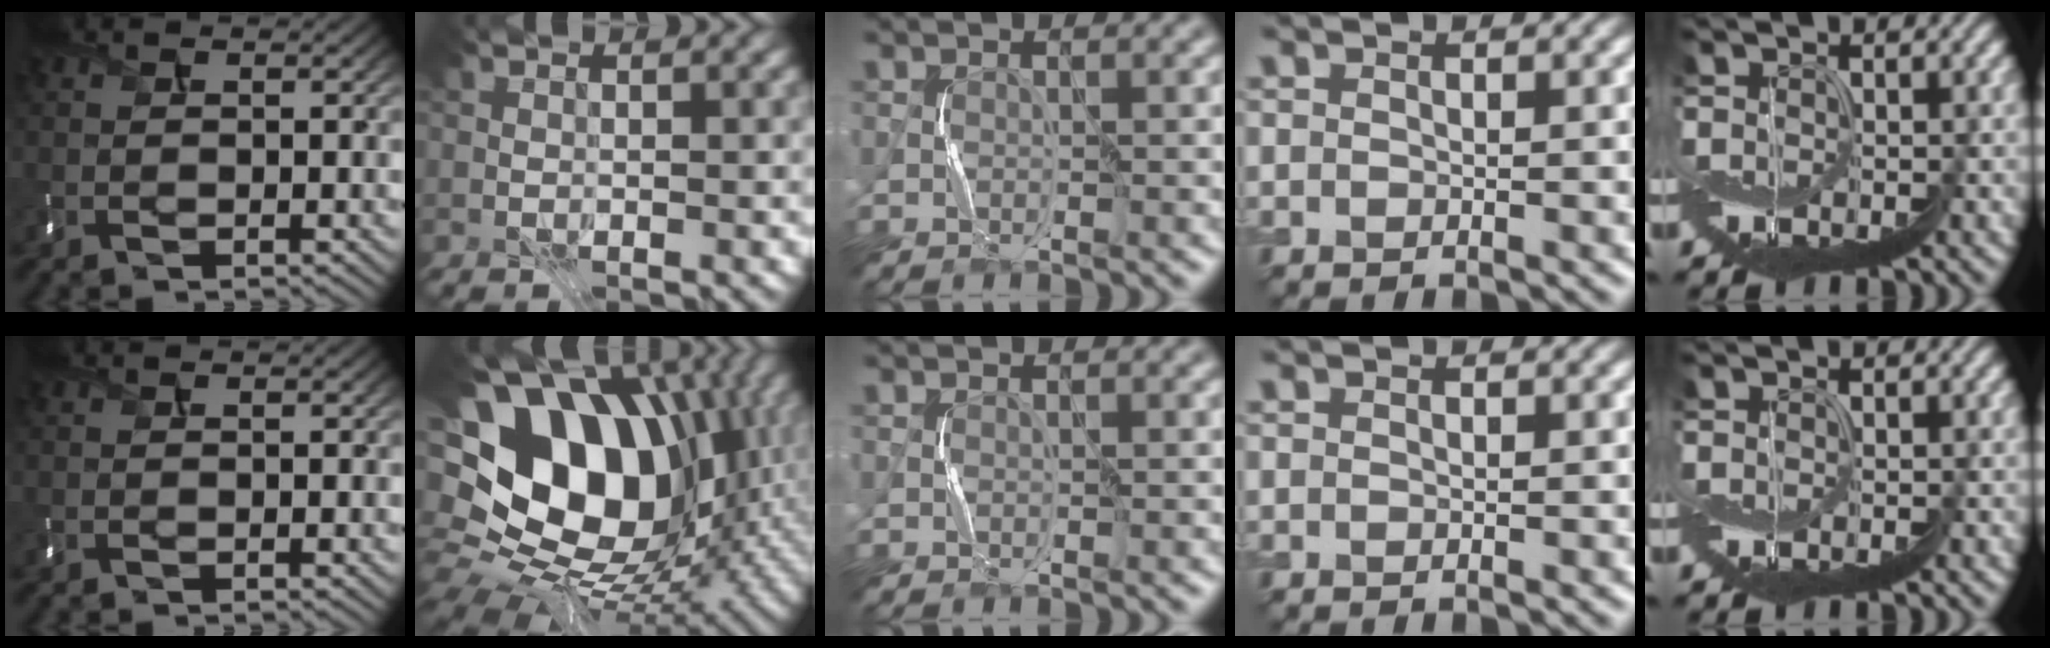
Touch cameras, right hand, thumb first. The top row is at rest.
{"index": {"total": 20.2, "force": [2.8, 14.5, 13.8], "torque": [-0.217, 0.011, 0.078]}}